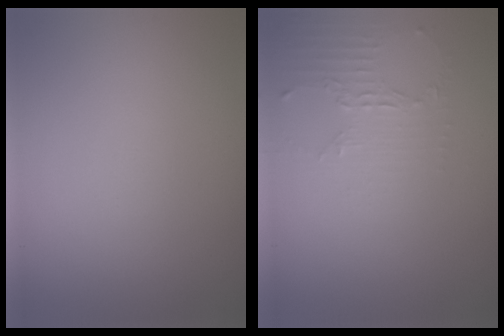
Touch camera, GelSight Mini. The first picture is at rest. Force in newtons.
{"total": 2.0, "press": 1.5, "slide": 1.4}